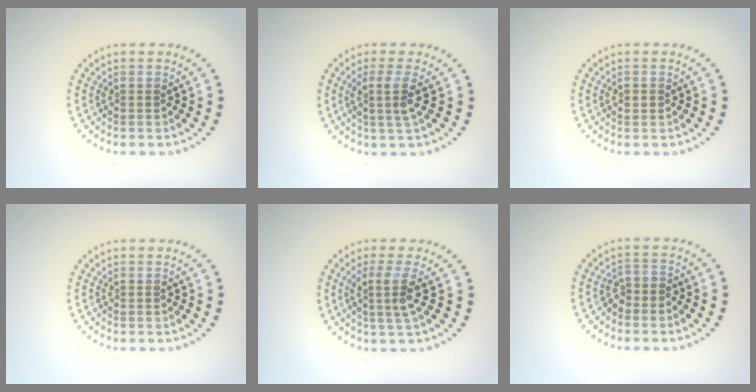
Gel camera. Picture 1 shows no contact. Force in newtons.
{"total": 2.5, "press": 2.0, "slide": 1.6}
{"total": 1.0, "press": 1.0, "slide": 0.1}
{"total": 0.0}
{"total": 2.7, "press": 2.0, "slide": 1.8}
{"total": 1.7, "press": 1.3, "slide": 1.1}